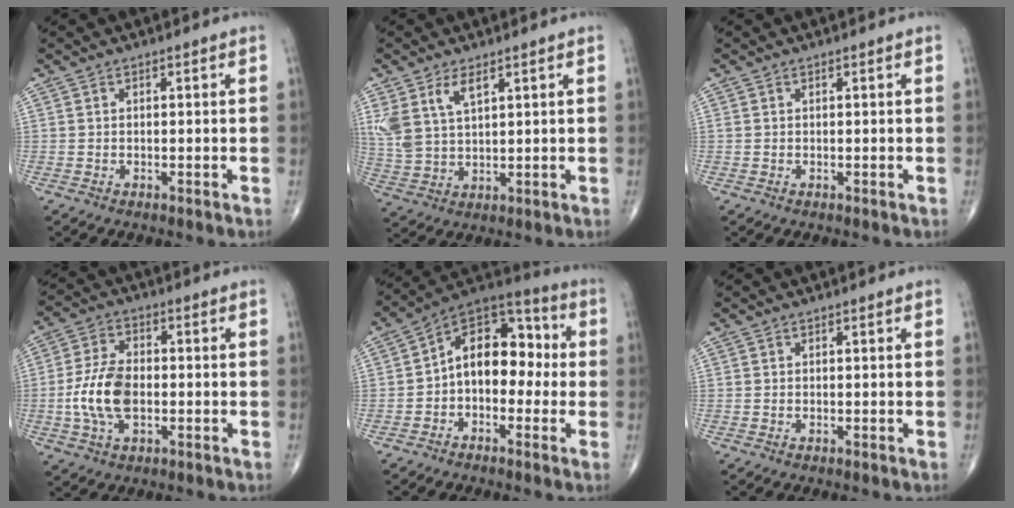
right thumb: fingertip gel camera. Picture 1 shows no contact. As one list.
[{"total": 7.6, "force": [3.9, 3.7, 5.4], "torque": [-0.113, -0.010, 0.086]}, {"total": 0.0}, {"total": 10.2, "force": [-1.5, 5.9, 8.2], "torque": [-0.165, 0.011, -0.032]}, {"total": 13.6, "force": [-0.6, 8.9, 10.2], "torque": [-0.113, 0.048, -0.029]}, {"total": 0.0}]